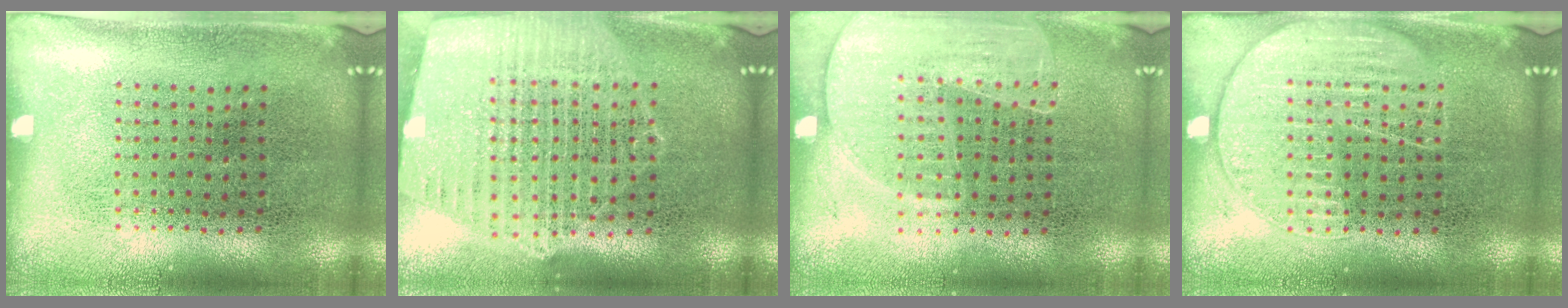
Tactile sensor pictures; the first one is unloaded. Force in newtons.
{"total": 1.6, "press": 1.5, "slide": 0.4}
{"total": 1.6, "press": 1.4, "slide": 0.7}
{"total": 2.6, "press": 2.6, "slide": 0.3}